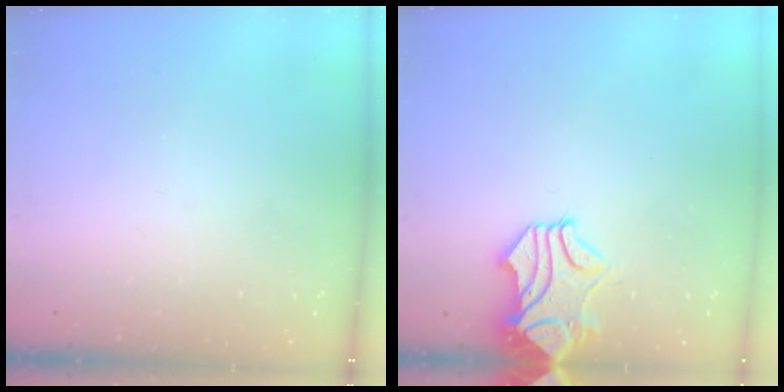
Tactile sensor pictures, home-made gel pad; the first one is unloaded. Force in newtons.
{"total": 1.5, "press": 1.0, "slide": 1.2}